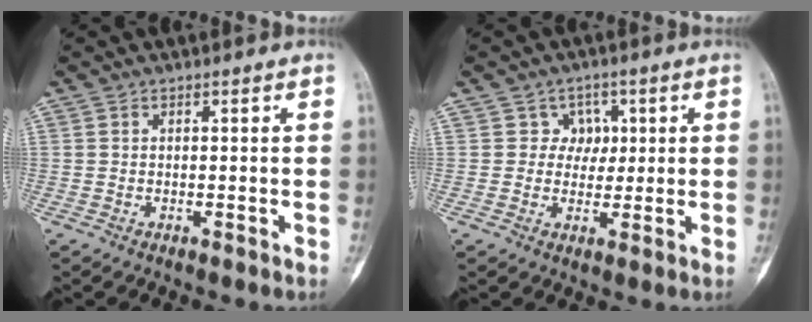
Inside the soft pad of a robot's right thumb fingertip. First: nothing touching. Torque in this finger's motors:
{"motor_torque": [0.04, 0.77, -0.06, 0.11, -0.12]}